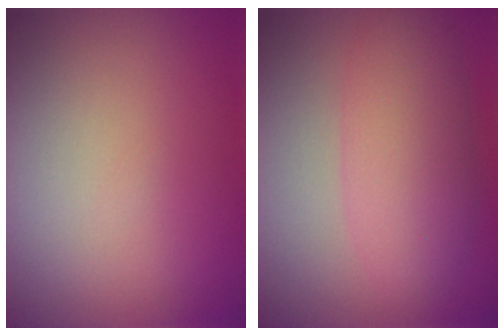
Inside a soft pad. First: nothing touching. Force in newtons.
{"total": 3.4, "press": 3.4, "slide": 0.2}